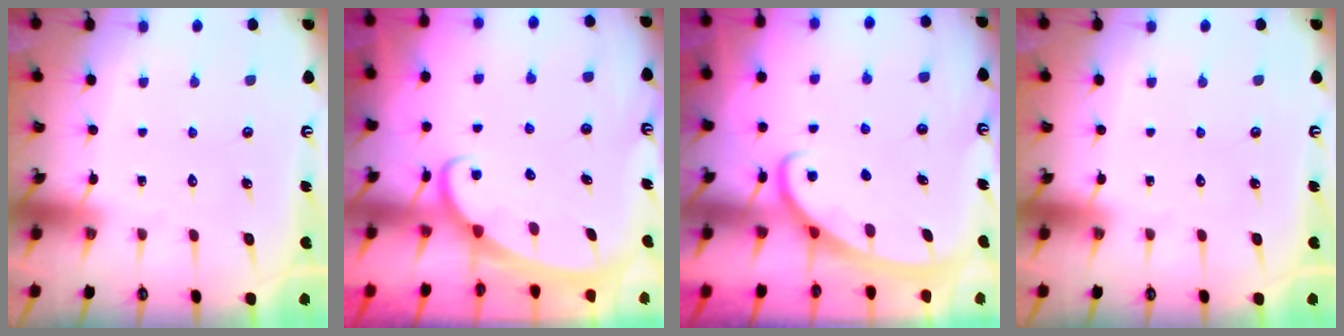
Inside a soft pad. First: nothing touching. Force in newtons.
{"total": 2.6, "press": 2.6, "slide": 0.3}
{"total": 2.8, "press": 2.8, "slide": 0.4}
{"total": 0.0}